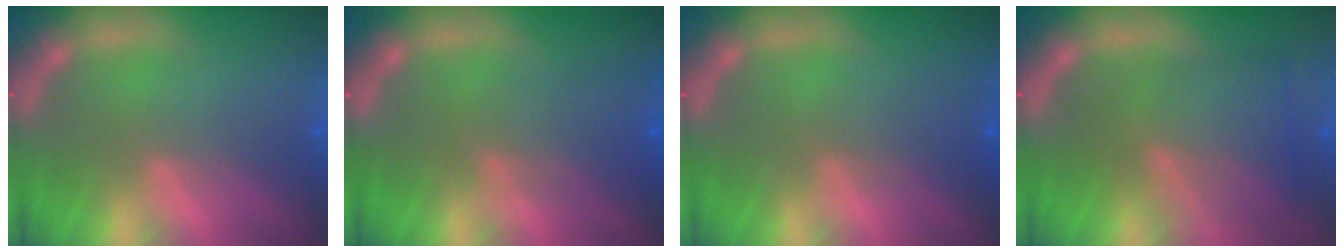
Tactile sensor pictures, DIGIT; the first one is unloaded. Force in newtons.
{"total": 4.1}
{"total": 2.5}
{"total": 7.0}